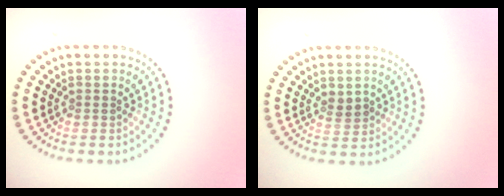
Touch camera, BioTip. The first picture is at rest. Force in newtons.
{"total": 1.2, "press": 1.2, "slide": 0.4}